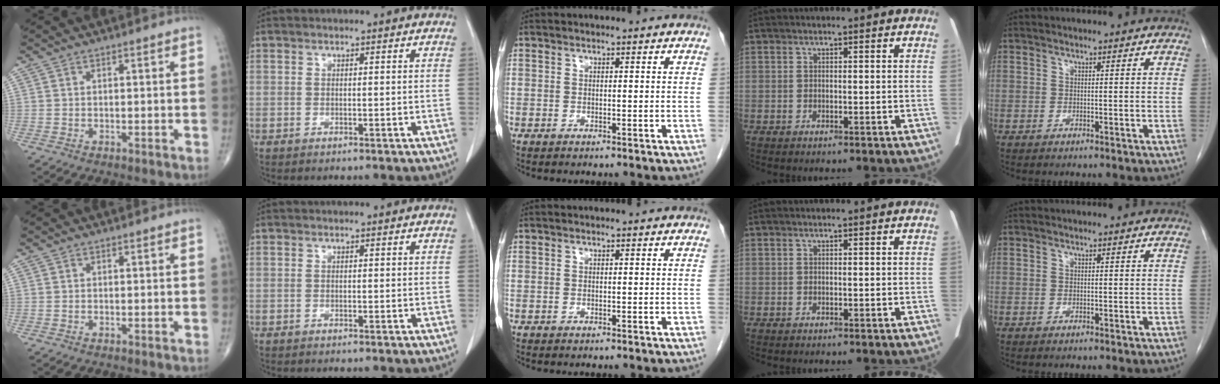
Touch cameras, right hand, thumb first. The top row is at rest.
{}